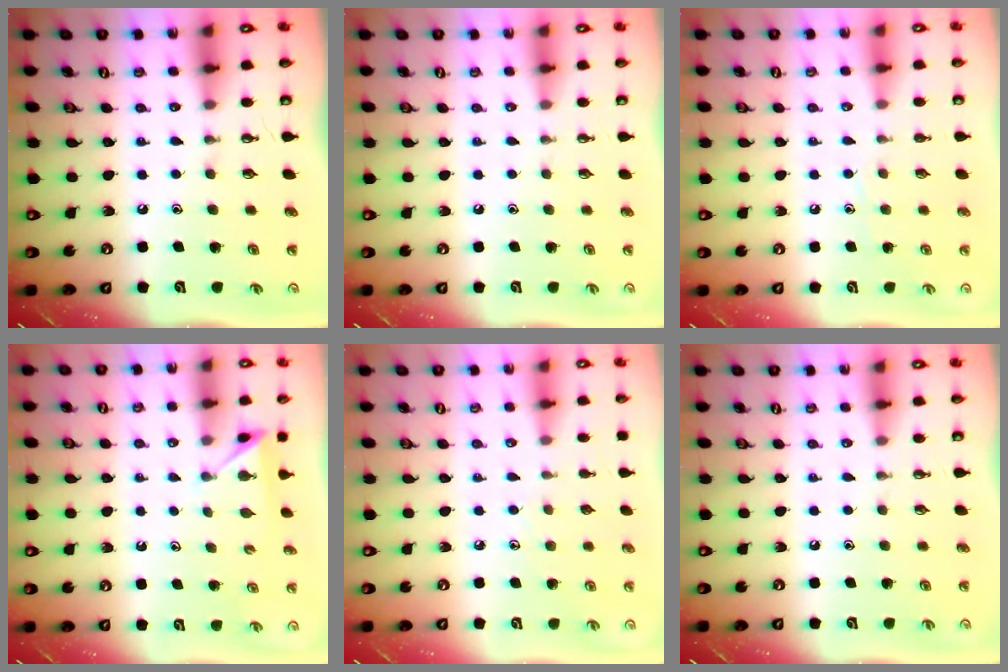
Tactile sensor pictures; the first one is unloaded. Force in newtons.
{"total": 0.0}
{"total": 4.6, "press": 4.5, "slide": 0.5}
{"total": 2.8, "press": 2.8, "slide": 0.5}
{"total": 2.9, "press": 2.8, "slide": 0.2}
{"total": 0.0}